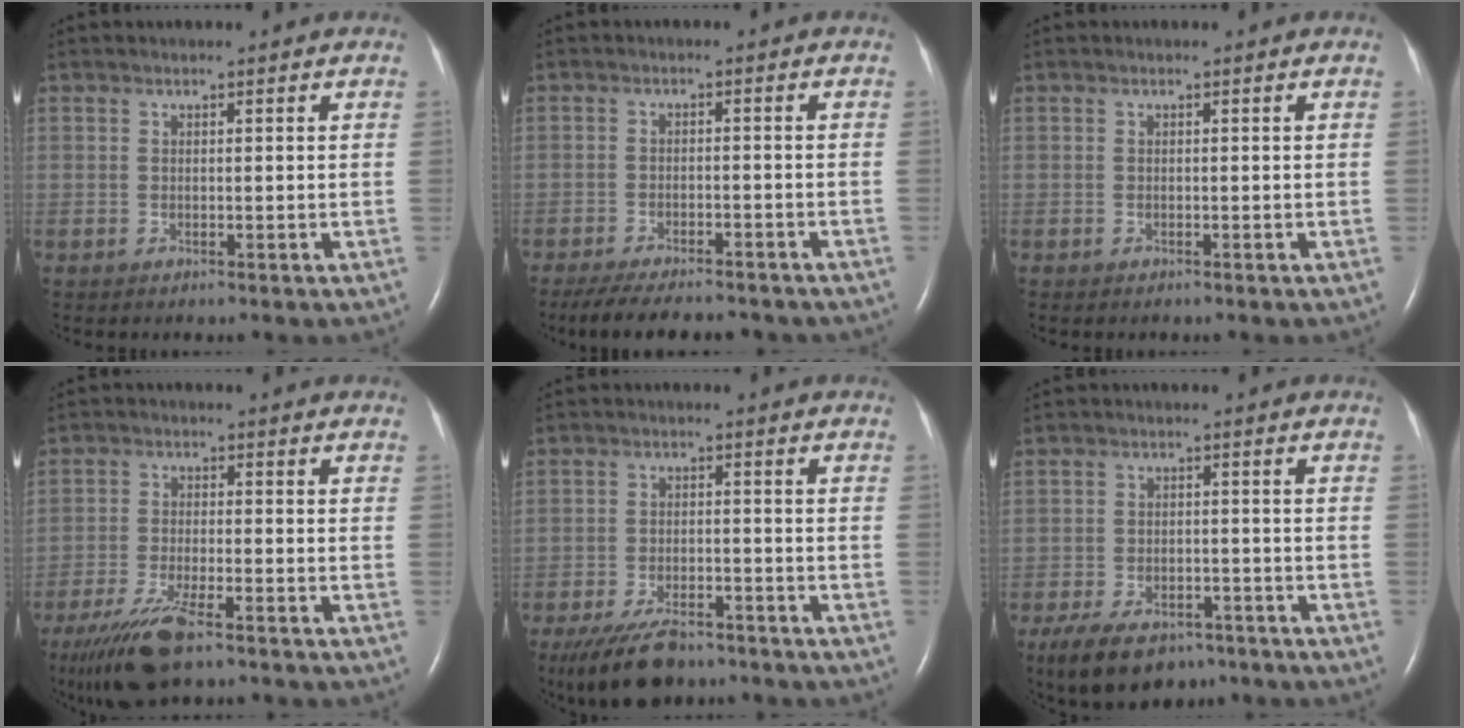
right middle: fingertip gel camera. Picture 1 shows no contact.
{"total": 12.7, "force": [-11.0, 3.0, 5.5], "torque": [-0.095, -0.013, -0.149]}
{"total": 0.0}
{"total": 10.3, "force": [-7.4, 2.1, 6.9], "torque": [-0.136, -0.027, -0.129]}
{"total": 9.1, "force": [-7.1, 3.5, 4.4], "torque": [-0.081, -0.013, -0.119]}
{"total": 10.4, "force": [-7.5, 5.2, 5.1], "torque": [-0.094, -0.002, -0.115]}